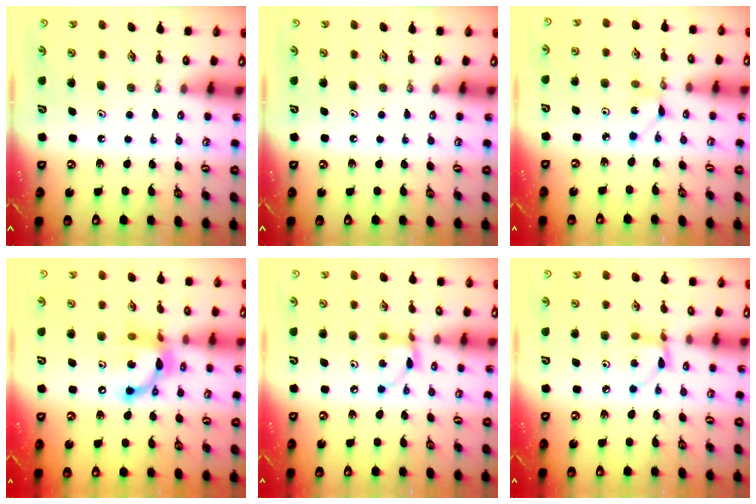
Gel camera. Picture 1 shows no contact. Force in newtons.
{"total": 0.0}
{"total": 2.2, "press": 2.2, "slide": 0.3}
{"total": 13.5, "press": 13.4, "slide": 1.0}
{"total": 5.8, "press": 5.8, "slide": 0.2}
{"total": 3.9, "press": 3.9, "slide": 0.1}